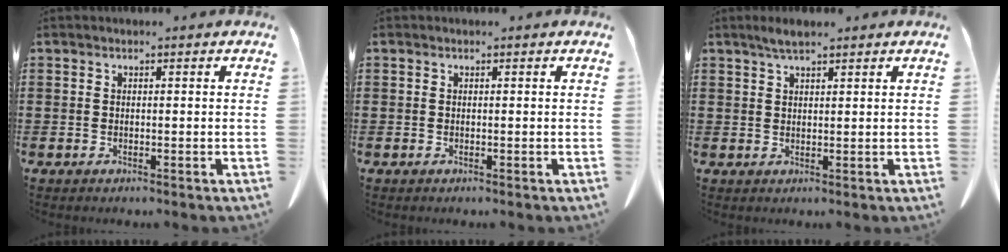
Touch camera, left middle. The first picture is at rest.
{"total": 0.0}
{"total": 2.3, "force": [1.8, 0.5, 1.3], "torque": [-0.030, 0.001, 0.033]}